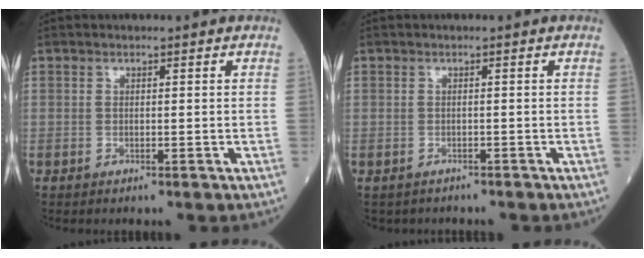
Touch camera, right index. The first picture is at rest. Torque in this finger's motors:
{"motor_torque": [-0.48, -0.15, -1.05, -0.21]}